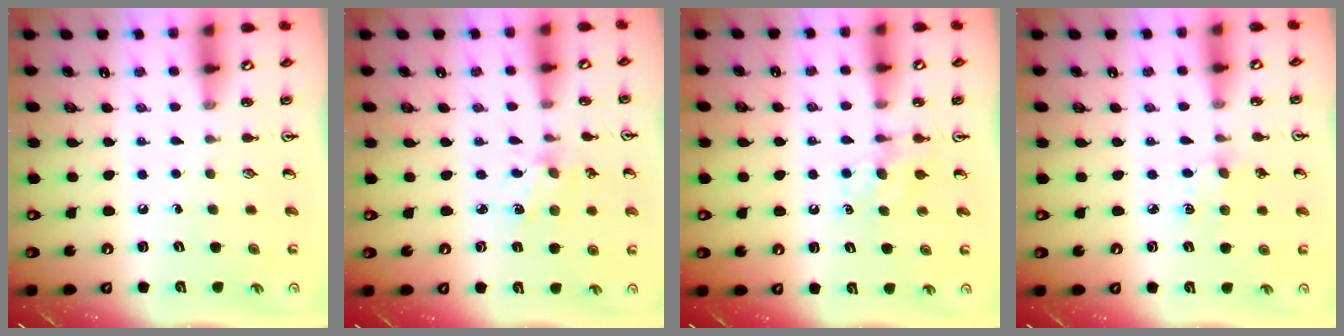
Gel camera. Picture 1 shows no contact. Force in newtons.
{"total": 2.4, "press": 2.4, "slide": 0.0}
{"total": 5.4, "press": 5.3, "slide": 0.6}
{"total": 4.8, "press": 4.7, "slide": 0.6}